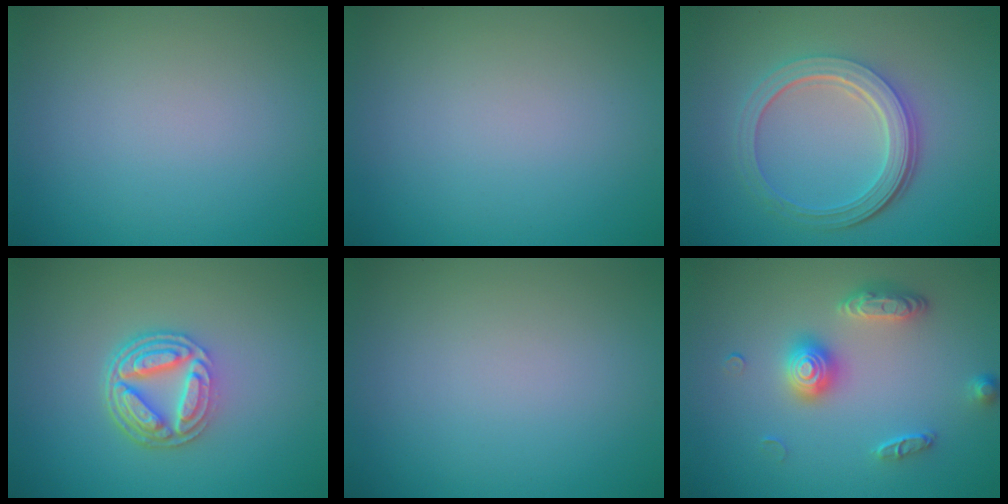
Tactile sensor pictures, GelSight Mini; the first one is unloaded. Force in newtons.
{"total": 0.0}
{"total": 5.4, "press": 3.9, "slide": 3.7}
{"total": 5.2, "press": 3.8, "slide": 3.5}
{"total": 0.0}
{"total": 3.1, "press": 2.9, "slide": 1.0}